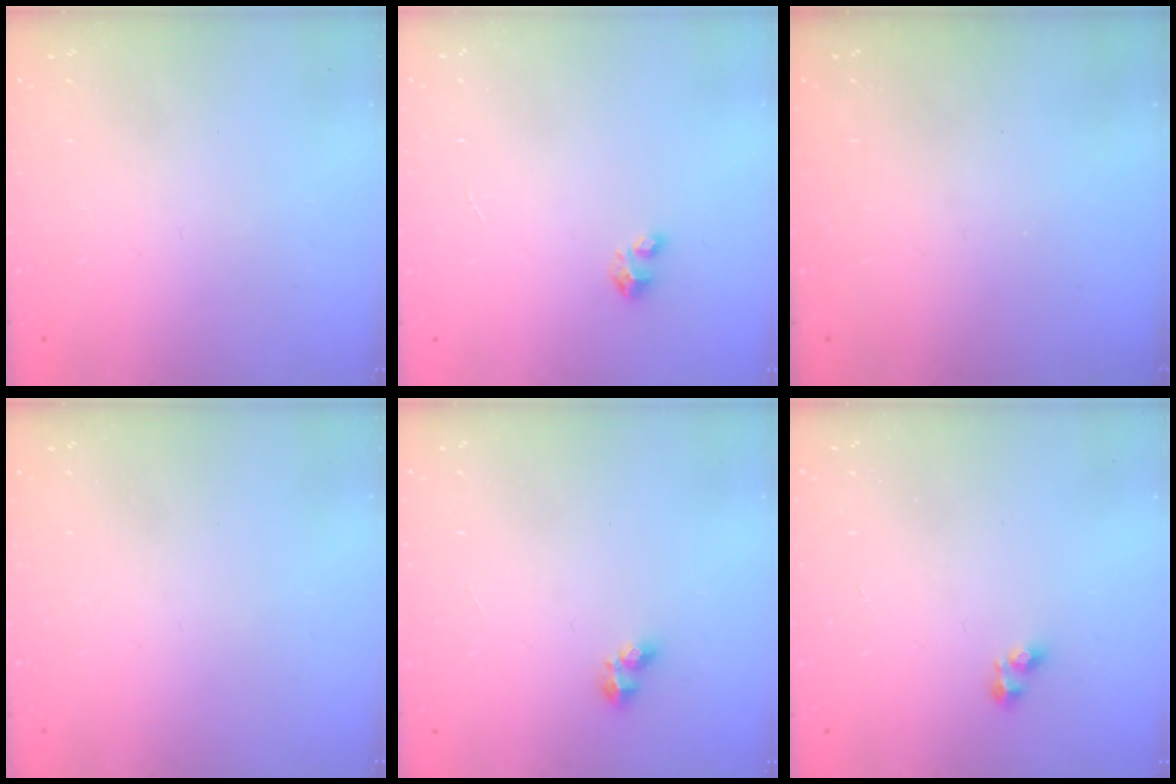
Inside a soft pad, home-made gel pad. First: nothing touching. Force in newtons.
{"total": 1.7, "press": 1.7, "slide": 0.1}
{"total": 0.0}
{"total": 0.0}
{"total": 3.1, "press": 3.0, "slide": 0.7}
{"total": 2.8, "press": 2.8, "slide": 0.3}